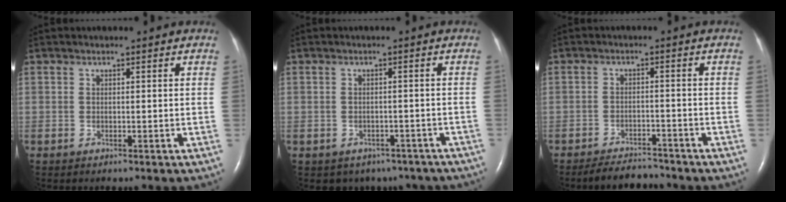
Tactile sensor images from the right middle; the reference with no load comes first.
{"total": 8.5, "force": [-6.6, 5.0, 2.0], "torque": [-0.025, 0.006, -0.064]}
{"total": 4.7, "force": [-4.5, 1.0, 0.8], "torque": [-0.017, -0.012, -0.075]}